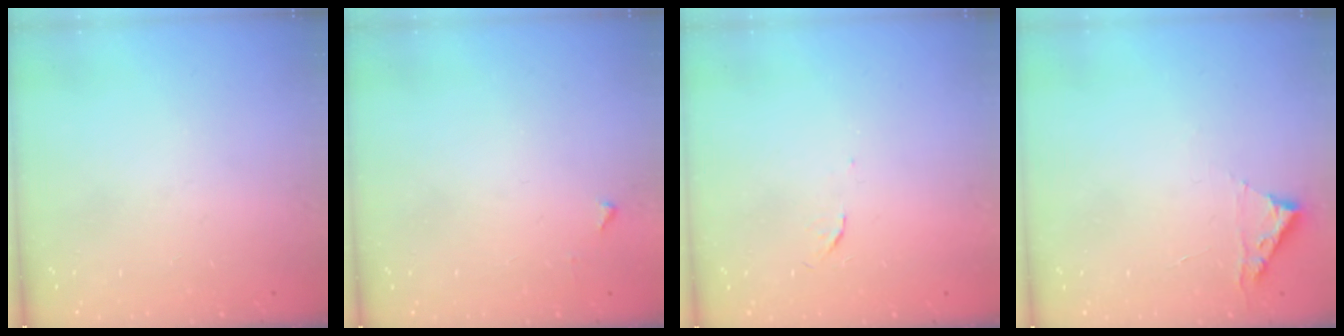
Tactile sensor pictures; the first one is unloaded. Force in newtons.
{"total": 3.2, "press": 3.2, "slide": 0.4}
{"total": 3.2, "press": 3.2, "slide": 0.4}
{"total": 2.8, "press": 2.8, "slide": 0.3}